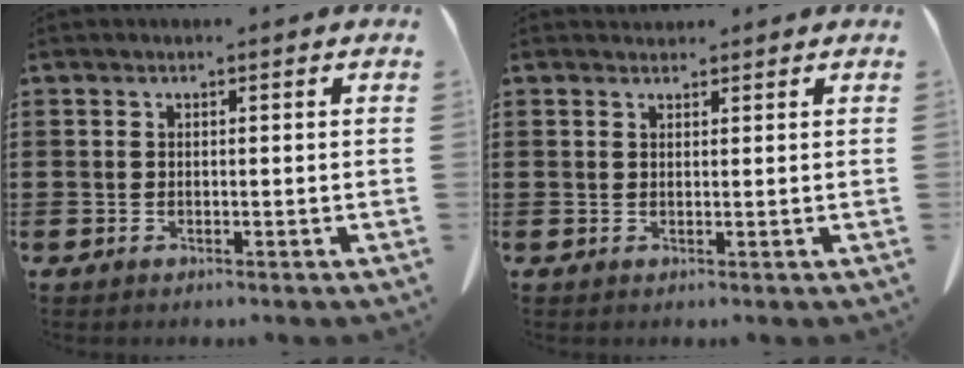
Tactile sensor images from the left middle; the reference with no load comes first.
{"total": 1.1, "force": [1.0, 0.4, 0.0], "torque": [-0.003, 0.001, 0.018]}